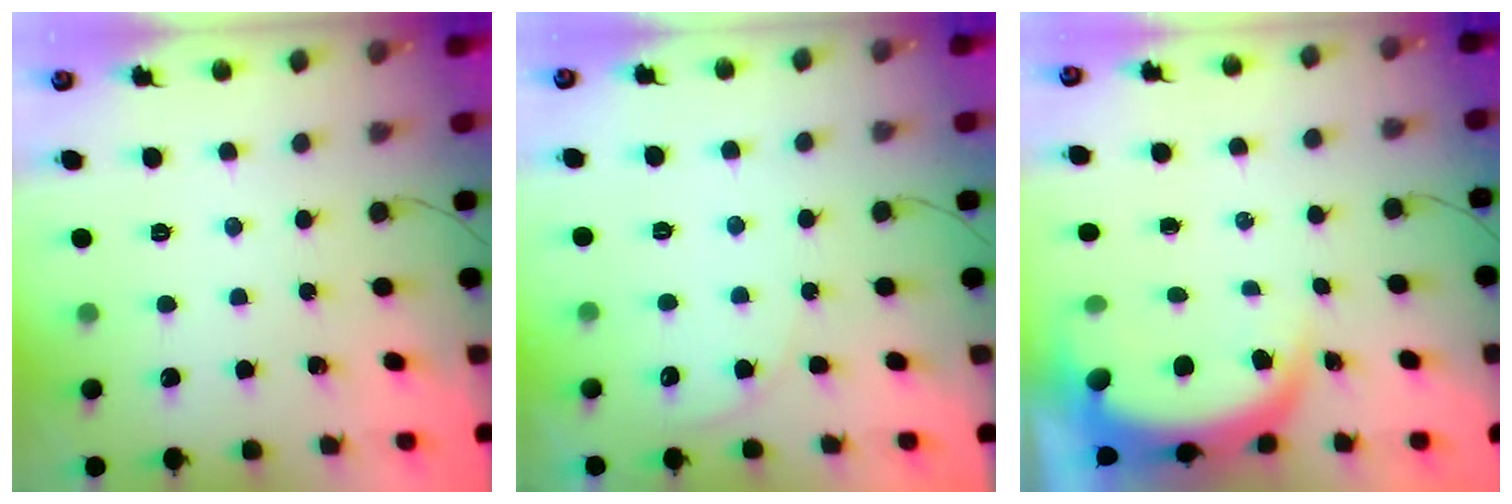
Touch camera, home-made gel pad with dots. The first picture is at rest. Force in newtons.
{"total": 5.6, "press": 5.6, "slide": 0.2}
{"total": 6.0, "press": 6.0, "slide": 0.9}